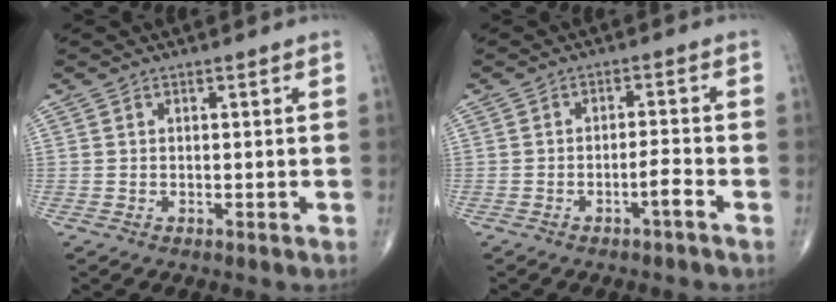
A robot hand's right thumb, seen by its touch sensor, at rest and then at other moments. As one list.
[{"total": 2.9, "force": [-1.8, -0.1, 2.3], "torque": [-0.046, 0.016, -0.032]}]